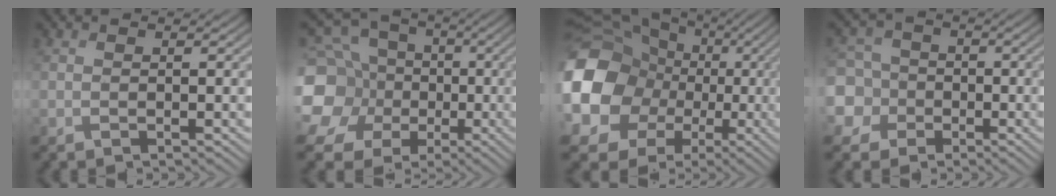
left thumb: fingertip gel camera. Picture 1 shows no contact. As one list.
[{"total": 19.5, "force": [-1.6, 18.0, 7.5], "torque": [-0.255, -0.002, -0.055]}, {"total": 20.3, "force": [0.2, 18.0, 9.4], "torque": [-0.281, -0.015, -0.017]}, {"total": 9.8, "force": [-2.5, 9.2, 2.4], "torque": [-0.106, -0.010, -0.074]}]